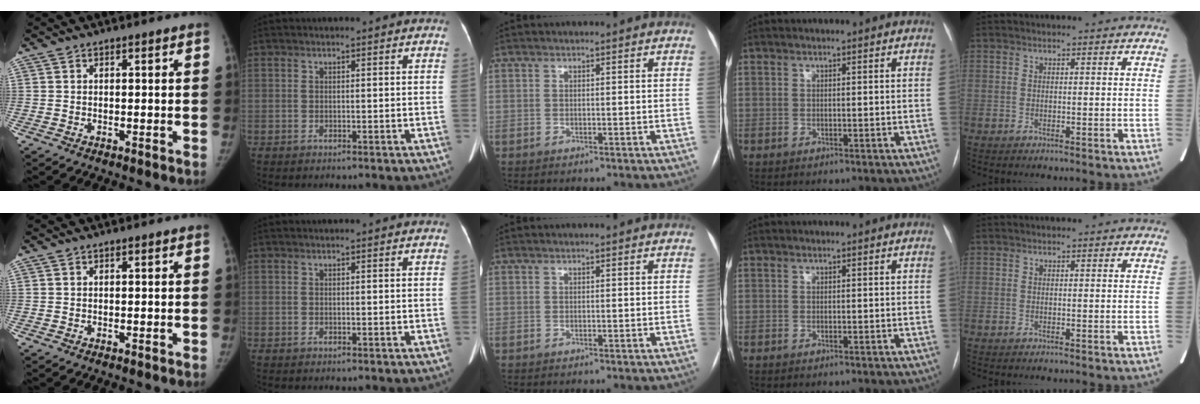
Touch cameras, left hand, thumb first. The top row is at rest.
{}